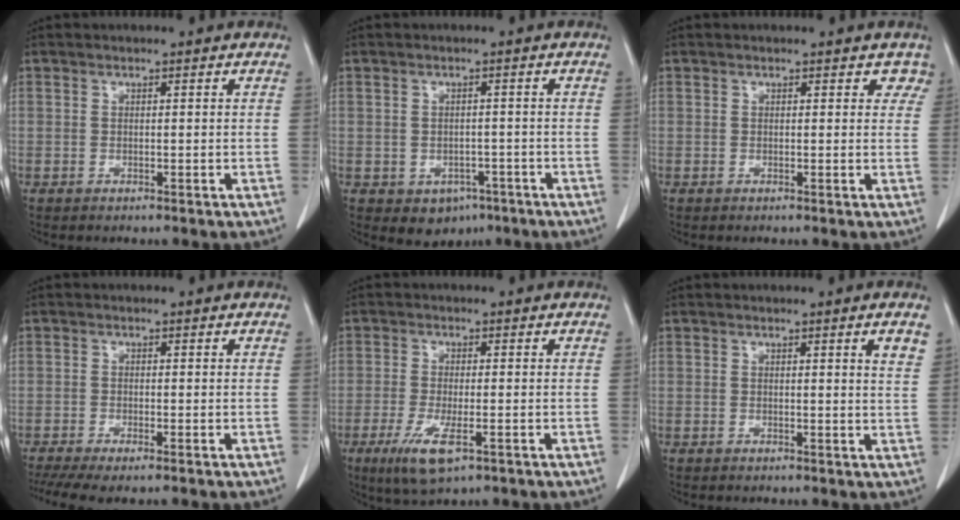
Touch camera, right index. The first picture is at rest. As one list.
[{"total": 3.2, "force": [-1.6, 2.6, 1.2], "torque": [-0.011, 0.004, -0.011]}, {"total": 2.5, "force": [1.9, 1.6, 0.6], "torque": [0.020, -0.002, 0.002]}, {"total": 5.4, "force": [-3.8, 1.0, 3.6], "torque": [-0.062, -0.009, -0.067]}, {"total": 6.7, "force": [-3.2, 1.6, 5.6], "torque": [-0.114, -0.019, -0.053]}, {"total": 2.7, "force": [1.5, -0.1, 2.2], "torque": [-0.030, -0.008, 0.014]}]